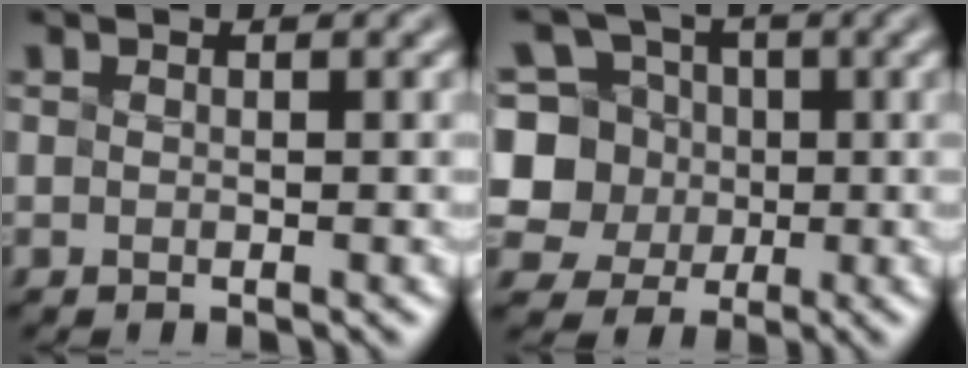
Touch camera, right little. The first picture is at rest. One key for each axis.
{"total": 6.7, "fx": 0.4, "fy": 6.2, "fz": 2.5, "tx": -0.050, "ty": 0.014, "tz": -0.020}